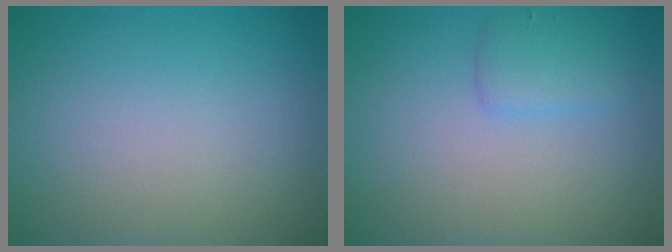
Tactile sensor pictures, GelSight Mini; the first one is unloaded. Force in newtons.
{"total": 1.8, "press": 1.8, "slide": 0.2}